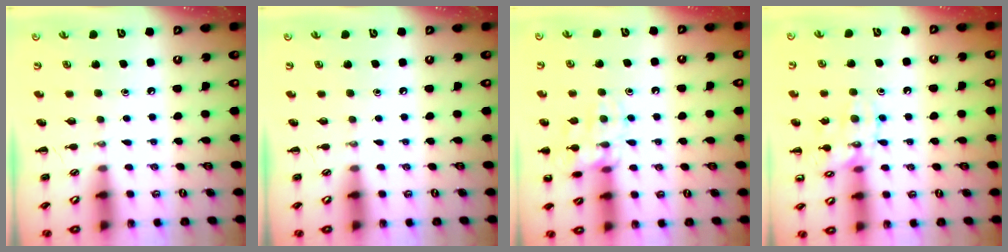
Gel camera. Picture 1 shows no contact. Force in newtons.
{"total": 0.0}
{"total": 13.5, "press": 13.5, "slide": 0.9}
{"total": 12.2, "press": 12.2, "slide": 0.8}